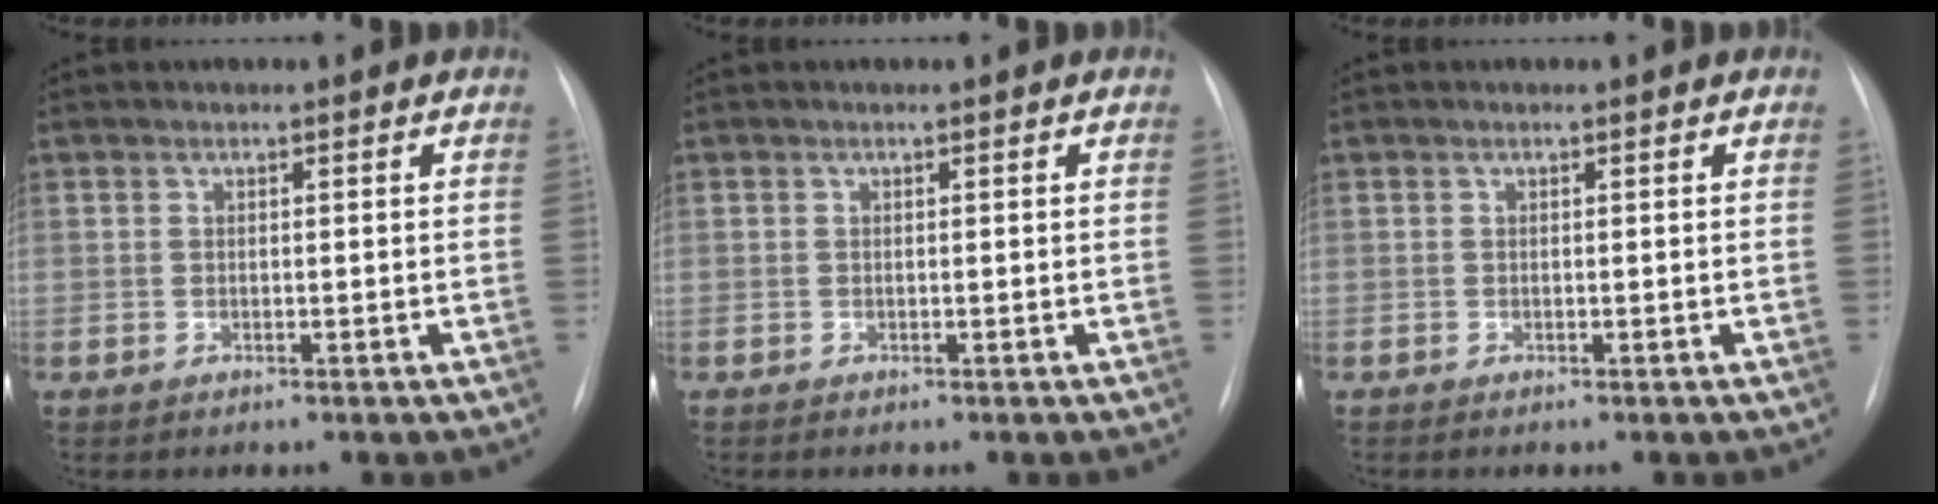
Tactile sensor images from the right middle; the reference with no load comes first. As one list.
[{"total": 0.0}, {"total": 0.0}]